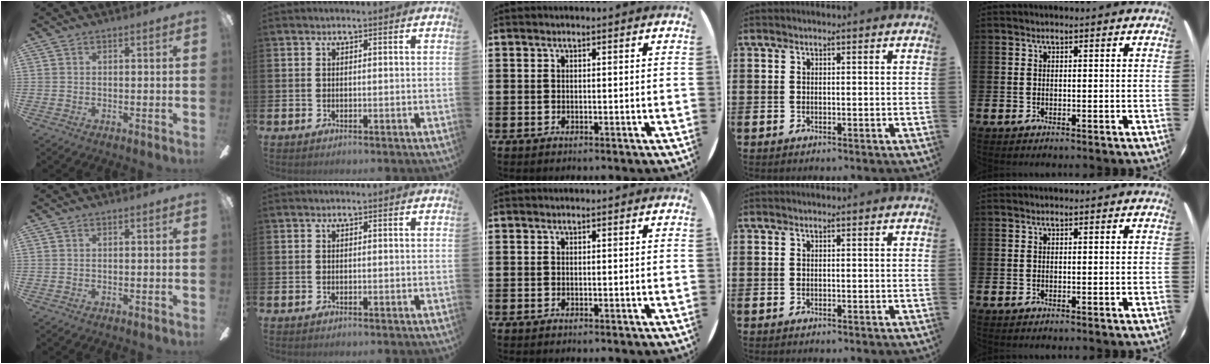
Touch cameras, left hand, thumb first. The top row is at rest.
{}